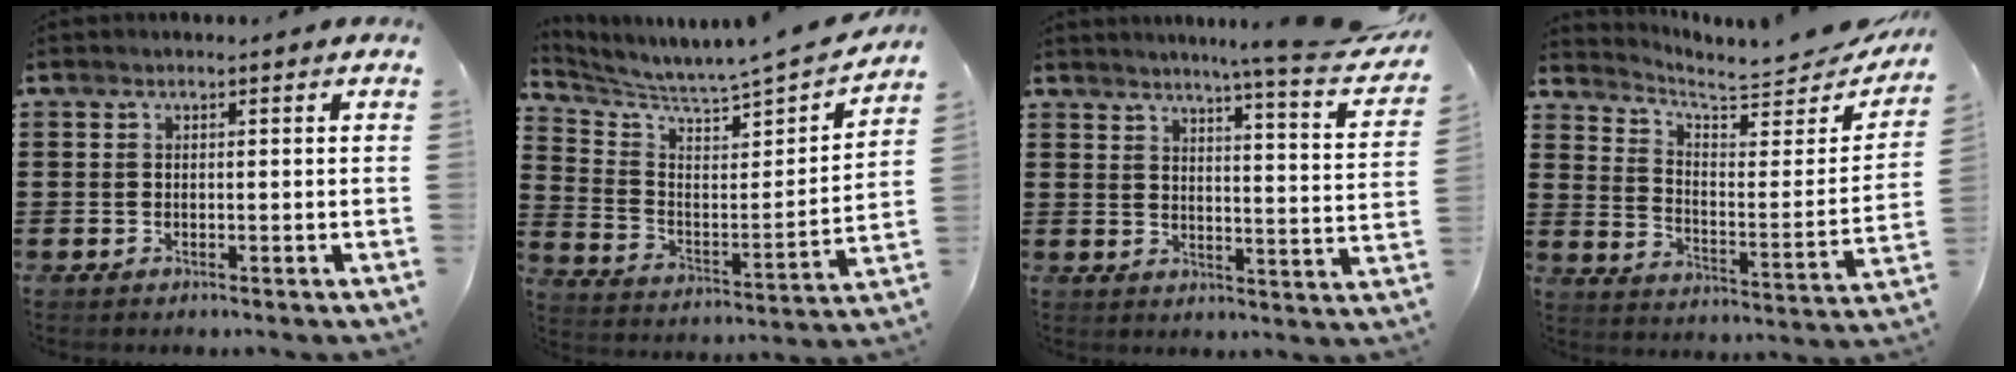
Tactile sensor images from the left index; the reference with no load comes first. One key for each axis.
{"total": 3.8, "fx": 3.6, "fy": -0.7, "fz": 1.1, "tx": -0.045, "ty": -0.056, "tz": 0.050}
{"total": 5.5, "fx": 4.7, "fy": -1.1, "fz": 2.7, "tx": -0.059, "ty": -0.045, "tz": 0.069}
{"total": 5.0, "fx": 4.5, "fy": 1.1, "fz": 2.1, "tx": -0.057, "ty": -0.038, "tz": 0.070}